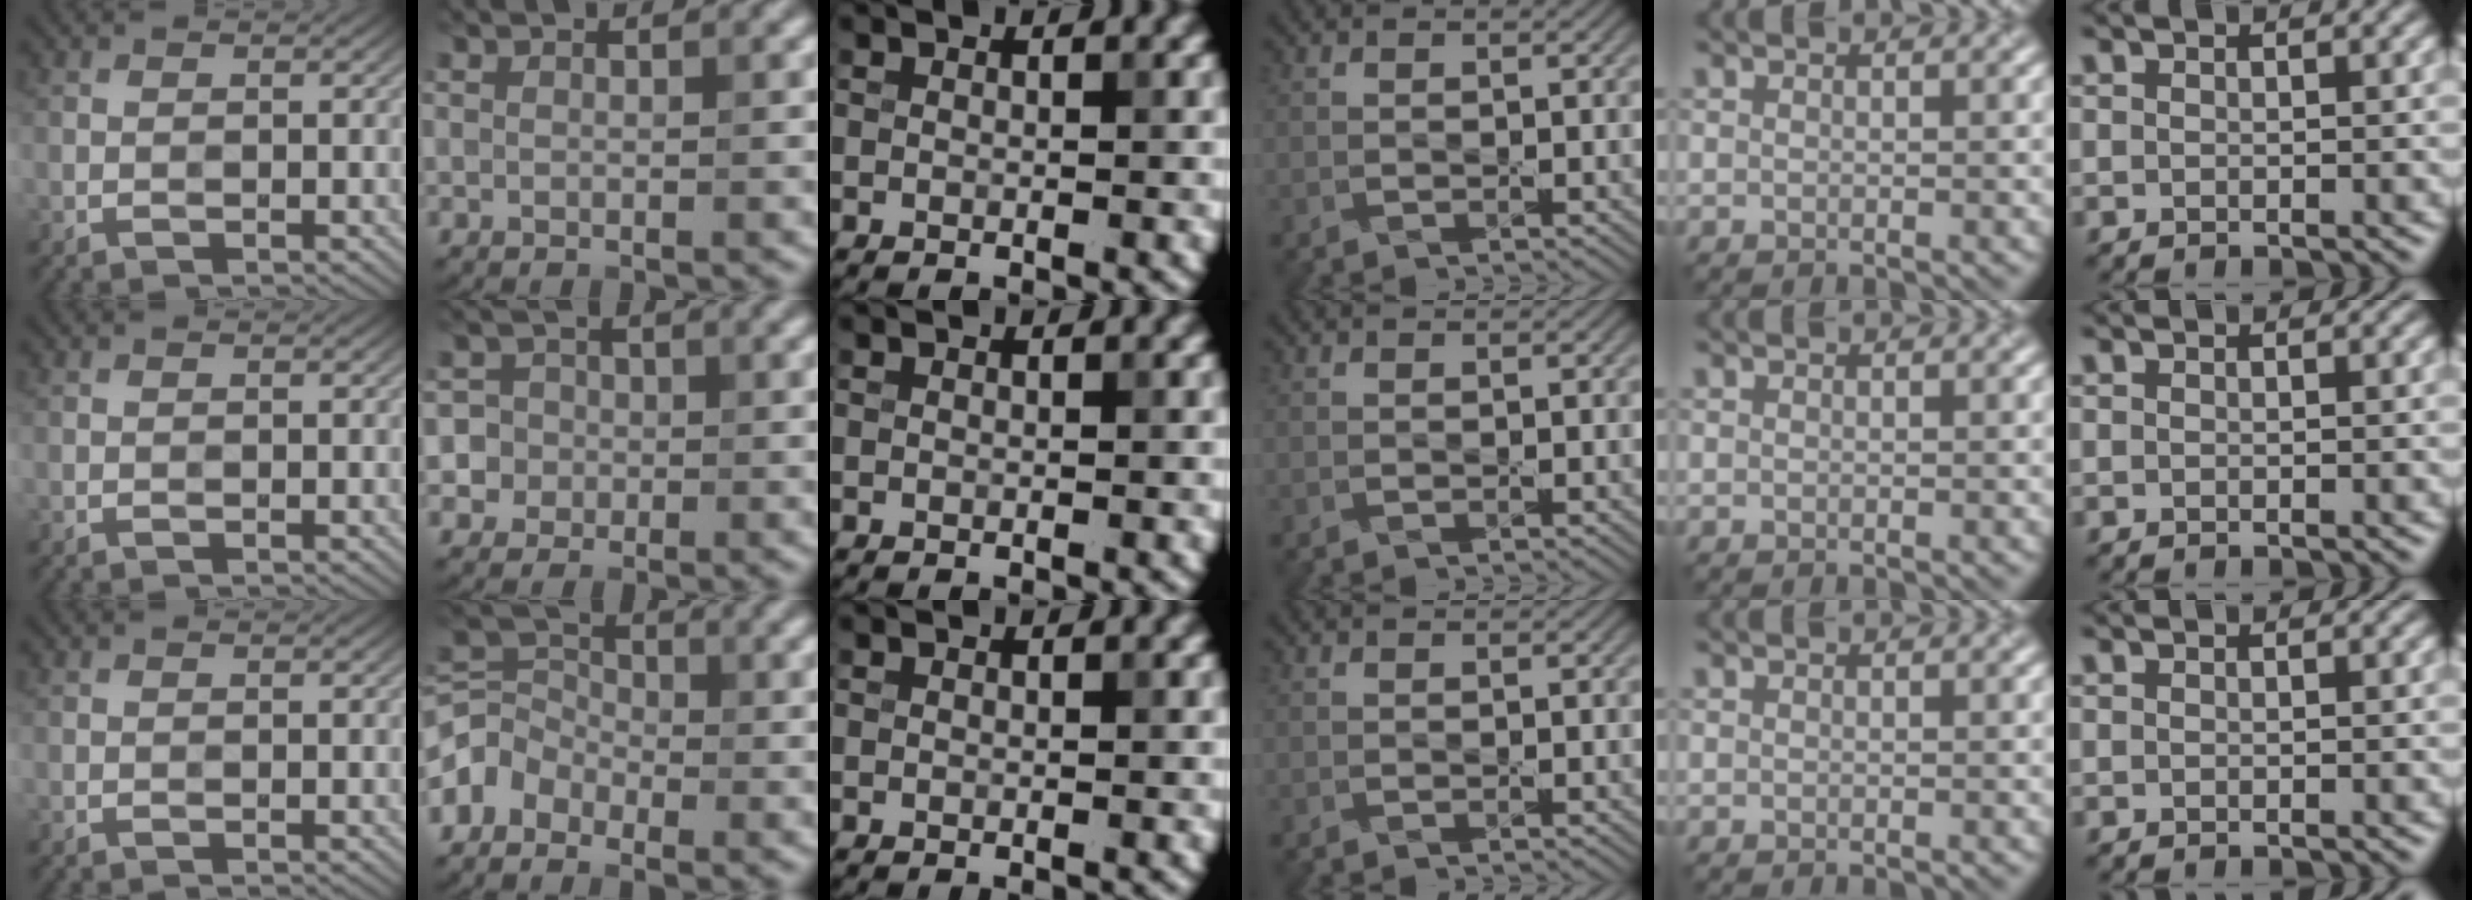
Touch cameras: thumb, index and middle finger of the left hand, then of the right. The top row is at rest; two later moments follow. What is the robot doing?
{"motion": "press", "object": "sticky note"}